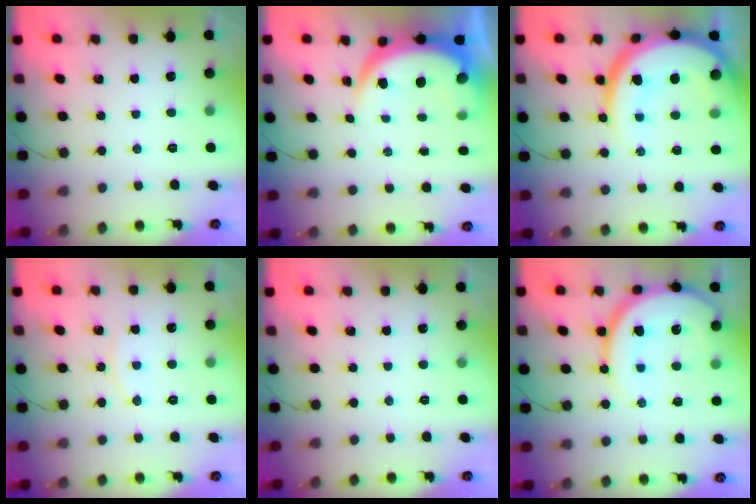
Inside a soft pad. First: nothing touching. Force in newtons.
{"total": 8.7, "press": 8.6, "slide": 1.1}
{"total": 20.5, "press": 20.4, "slide": 2.1}
{"total": 6.4, "press": 6.4, "slide": 0.3}
{"total": 0.0}
{"total": 15.4, "press": 15.3, "slide": 1.7}